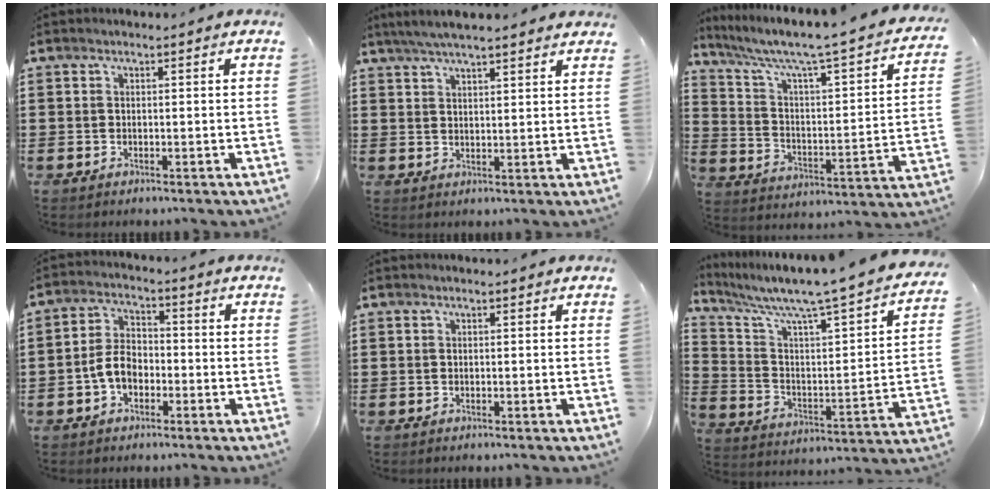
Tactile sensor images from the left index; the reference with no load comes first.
{"total": 4.3, "force": [3.9, 0.1, 1.7], "torque": [-0.044, -0.006, 0.071]}
{"total": 4.6, "force": [3.3, 0.5, 3.2], "torque": [-0.081, -0.042, 0.046]}
{"total": 5.3, "force": [-1.8, 3.4, 3.6], "torque": [-0.087, 0.006, -0.041]}
{"total": 0.0}
{"total": 6.1, "force": [5.2, -0.2, 3.2], "torque": [-0.090, -0.057, 0.078]}